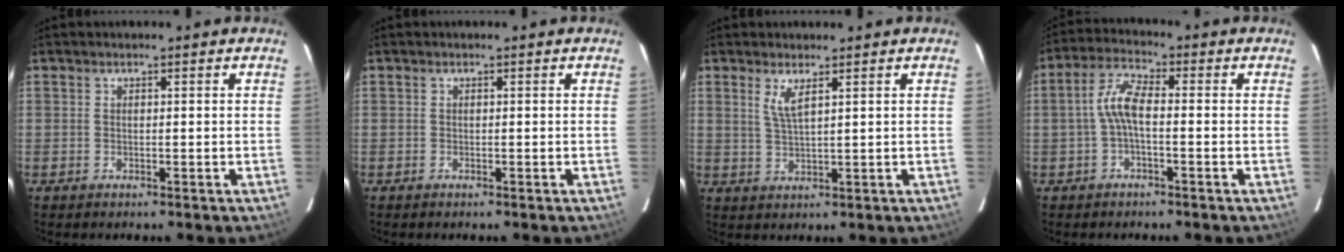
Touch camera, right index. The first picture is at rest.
{"total": 0.0}
{"total": 3.3, "force": [1.7, 0.2, 2.8], "torque": [-0.057, -0.005, 0.033]}
{"total": 5.3, "force": [-1.1, 1.6, 4.9], "torque": [-0.110, 0.017, -0.024]}